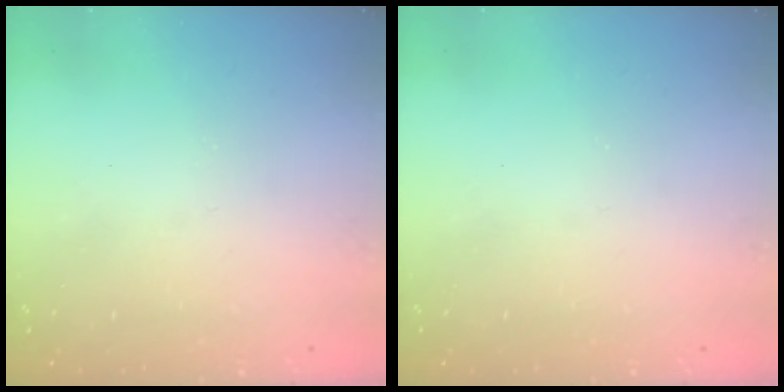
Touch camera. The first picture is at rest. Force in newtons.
{"total": 0.0}